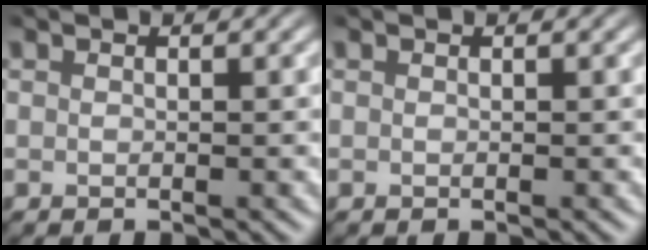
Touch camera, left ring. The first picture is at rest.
{"total": 0.0}